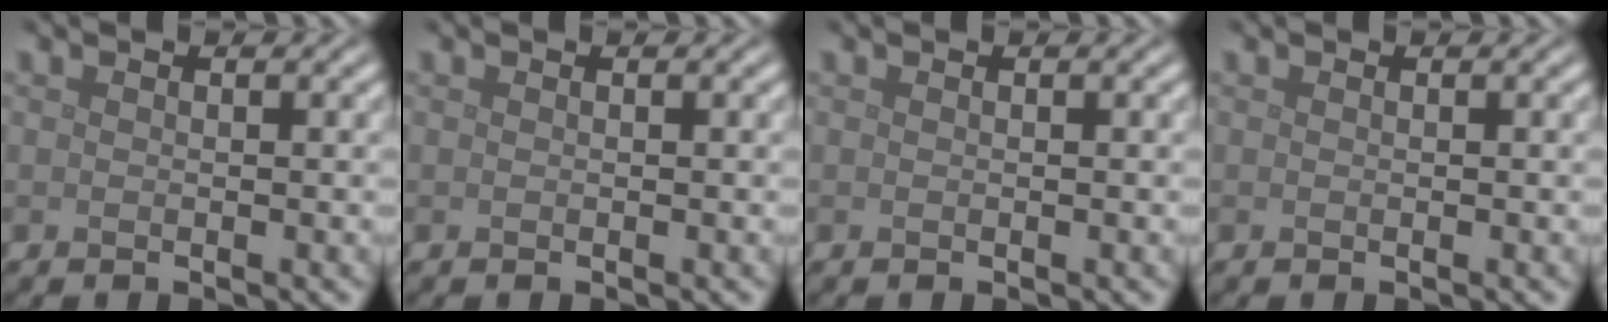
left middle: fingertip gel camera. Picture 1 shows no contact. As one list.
[{"total": 0.0}, {"total": 0.0}, {"total": 0.0}]